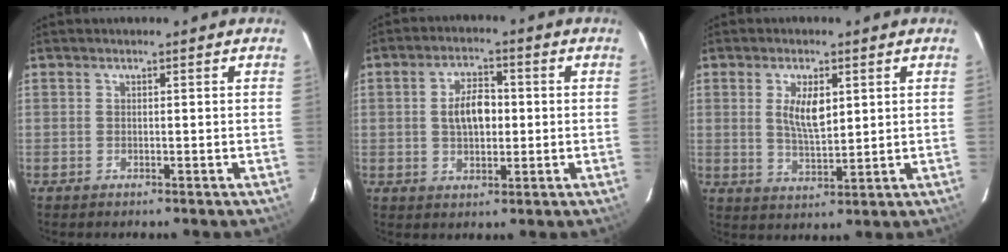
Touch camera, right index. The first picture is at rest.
{"total": 6.6, "force": [0.3, 3.8, 5.5], "torque": [-0.099, 0.011, 0.008]}
{"total": 6.4, "force": [1.8, 2.8, 5.5], "torque": [-0.098, -0.002, 0.037]}